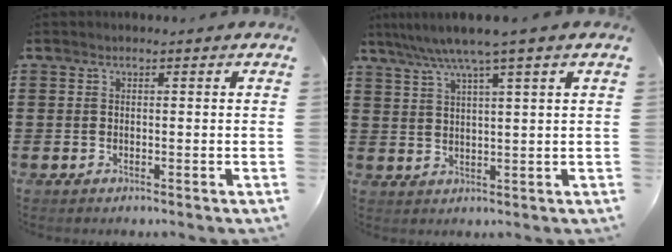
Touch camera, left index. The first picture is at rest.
{"total": 5.2, "force": [3.7, -0.6, 3.7], "torque": [-0.081, -0.010, 0.060]}